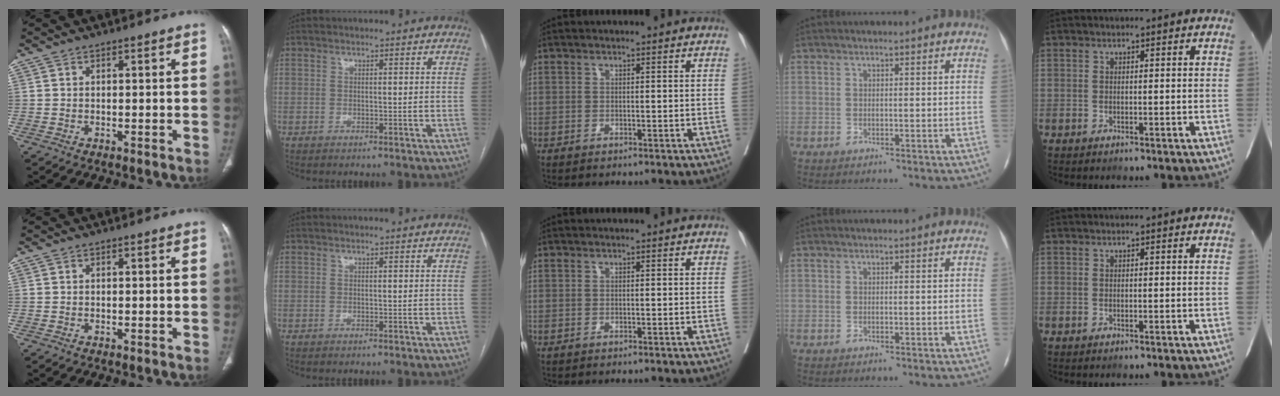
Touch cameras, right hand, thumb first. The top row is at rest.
{}